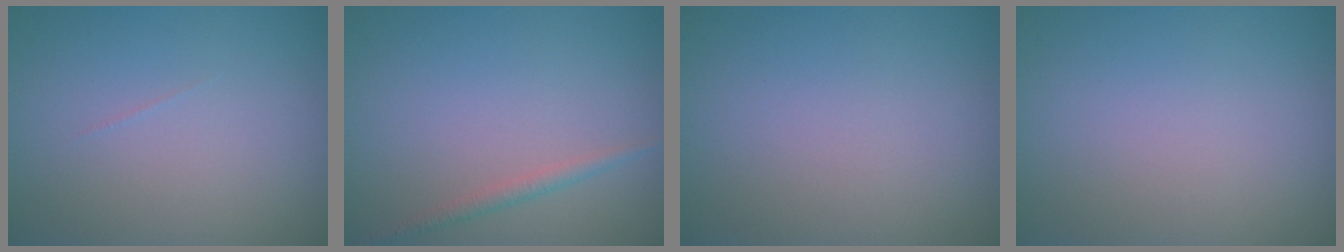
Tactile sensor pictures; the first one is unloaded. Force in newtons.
{"total": 1.2, "press": 1.1, "slide": 0.1}
{"total": 0.0}
{"total": 0.0}